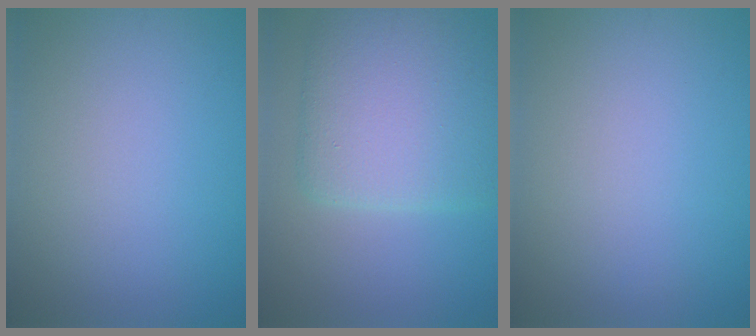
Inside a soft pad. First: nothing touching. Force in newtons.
{"total": 8.6, "press": 8.6, "slide": 0.3}
{"total": 0.0}